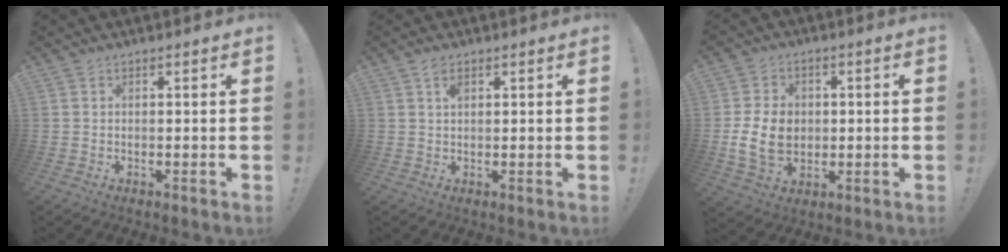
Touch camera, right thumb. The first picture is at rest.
{"total": 2.2, "force": [1.2, 1.1, 1.5], "torque": [-0.025, -0.001, 0.019]}
{"total": 11.8, "force": [-0.7, 9.0, 7.6], "torque": [-0.135, -0.001, -0.008]}